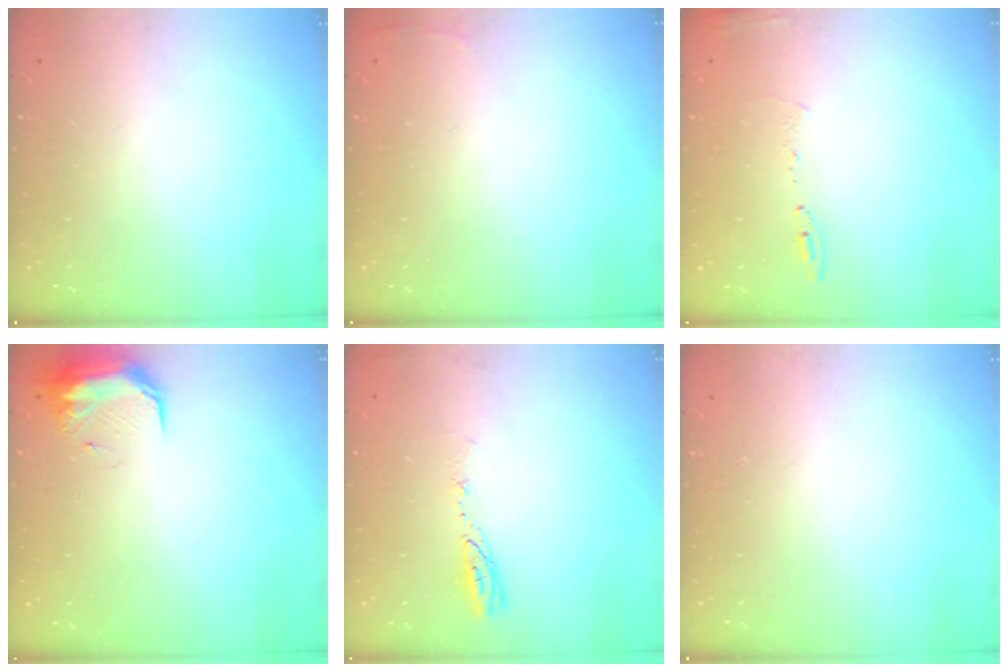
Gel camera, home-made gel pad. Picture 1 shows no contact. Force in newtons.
{"total": 2.5, "press": 2.4, "slide": 0.9}
{"total": 8.3, "press": 8.3, "slide": 0.9}
{"total": 11.2, "press": 9.8, "slide": 5.5}
{"total": 3.8, "press": 3.8, "slide": 0.3}
{"total": 0.0}